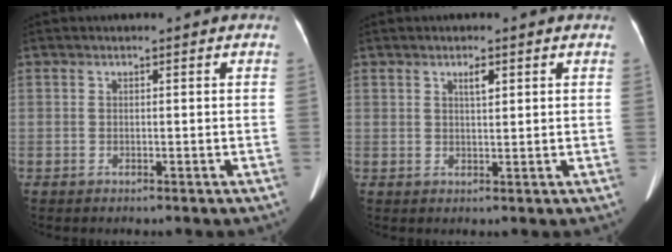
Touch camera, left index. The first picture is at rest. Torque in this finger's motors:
{"motor_torque": [0.30, -0.22, 0.15, 0.04]}